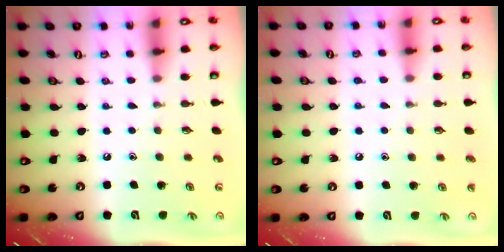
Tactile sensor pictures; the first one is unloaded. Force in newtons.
{"total": 5.4, "press": 5.4, "slide": 0.6}